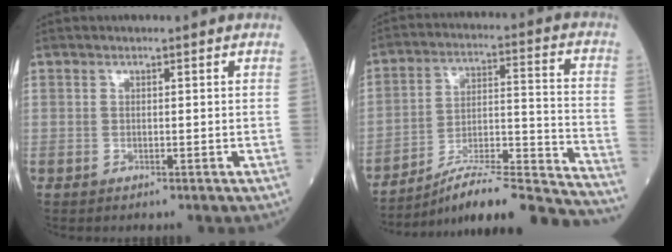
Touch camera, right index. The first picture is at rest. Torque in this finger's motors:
{"motor_torque": [-0.29, -0.73, 0.35, 0.05]}